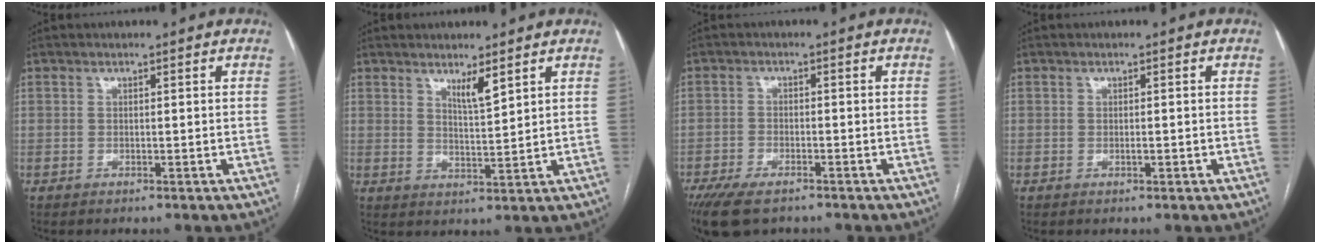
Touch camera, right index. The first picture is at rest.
{"total": 3.4, "force": [2.5, 0.2, 2.4], "torque": [-0.045, -0.012, 0.047]}
{"total": 8.0, "force": [-6.0, 3.0, 4.4], "torque": [-0.078, -0.011, -0.099]}
{"total": 0.7, "force": [-0.2, 0.2, 0.7], "torque": [-0.012, 0.000, -0.001]}